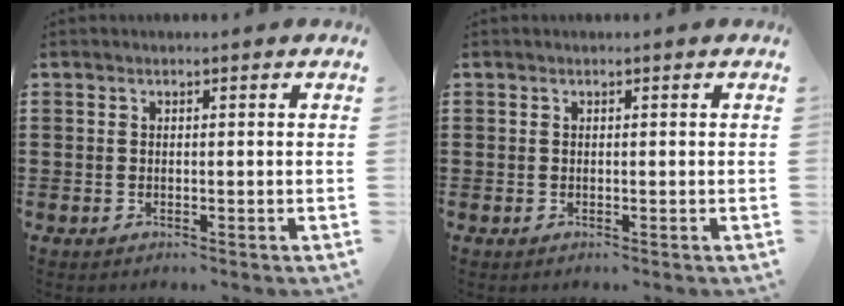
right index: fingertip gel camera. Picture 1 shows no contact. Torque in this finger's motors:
{"motor_torque": [-0.56, 0.66, 0.00, 0.01]}